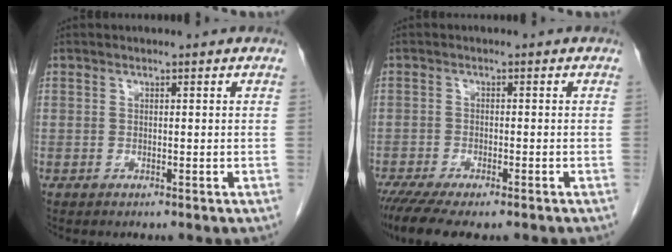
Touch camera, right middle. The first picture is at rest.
{"total": 9.5, "force": [-7.4, 2.2, 5.4], "torque": [-0.083, -0.013, -0.113]}